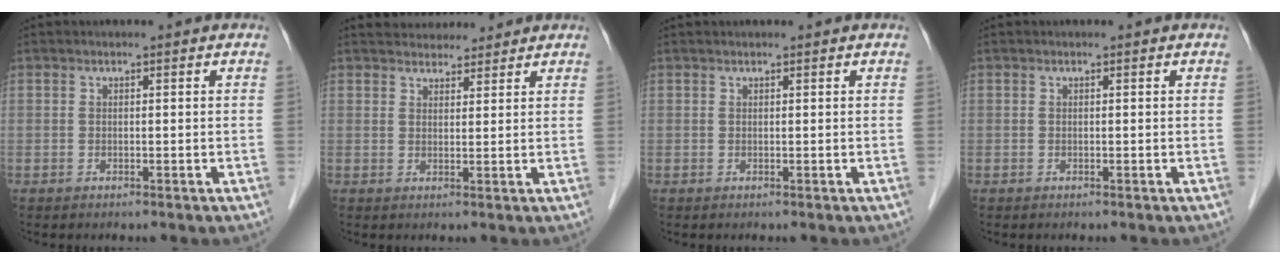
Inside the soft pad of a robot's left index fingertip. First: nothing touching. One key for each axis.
{"total": 5.8, "fx": 5.3, "fy": 1.7, "fz": 1.7, "tx": -0.017, "ty": 0.026, "tz": 0.076}
{"total": 0.5, "fx": 0.5, "fy": 0.0, "fz": 0.2, "tx": -0.008, "ty": 0.011, "tz": 0.012}
{"total": 0.0}